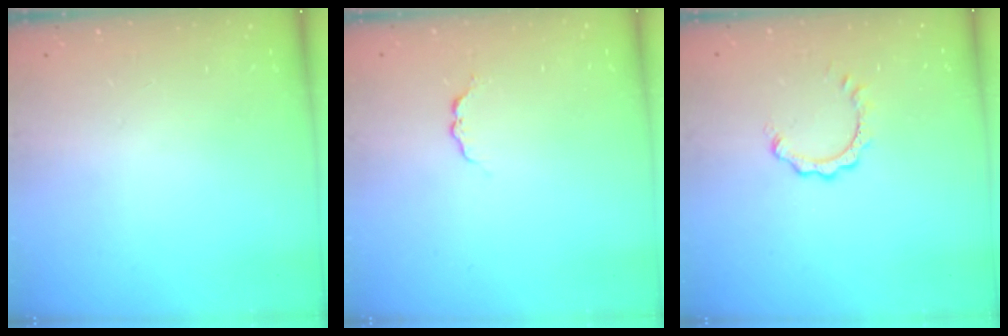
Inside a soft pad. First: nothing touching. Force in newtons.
{"total": 3.4, "press": 3.4, "slide": 0.4}
{"total": 1.9, "press": 1.9, "slide": 0.2}